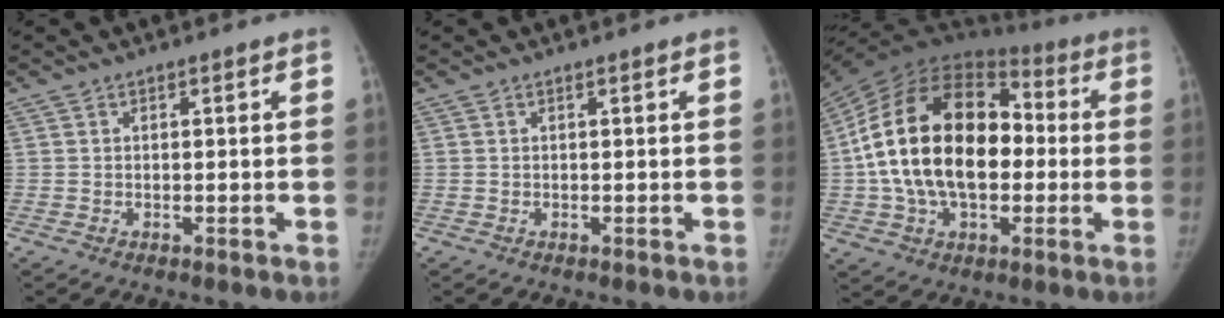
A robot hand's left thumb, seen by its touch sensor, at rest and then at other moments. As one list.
[{"total": 0.0}, {"total": 26.3, "force": [-0.3, 16.4, 20.5], "torque": [-0.367, 0.033, -0.008]}]